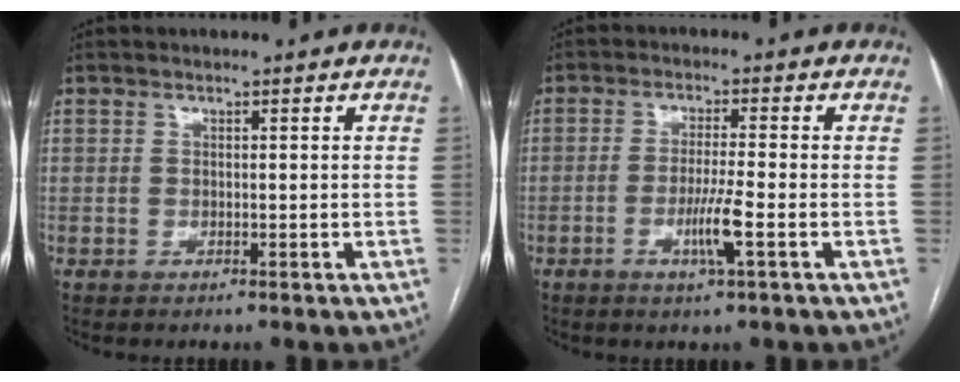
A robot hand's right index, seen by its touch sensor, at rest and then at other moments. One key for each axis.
{"total": 5.0, "fx": -1.8, "fy": -0.4, "fz": 4.6, "tx": -0.088, "ty": -0.010, "tz": -0.034}